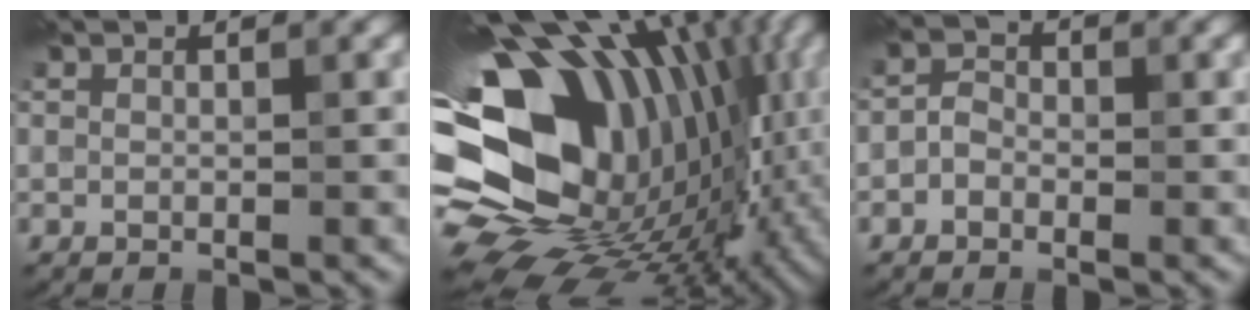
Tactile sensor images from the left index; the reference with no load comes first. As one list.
[{"total": 19.7, "force": [0.1, 14.2, 13.7], "torque": [-0.248, -0.018, 0.027]}, {"total": 1.6, "force": [-0.9, 1.1, 0.7], "torque": [-0.014, 0.011, -0.023]}]